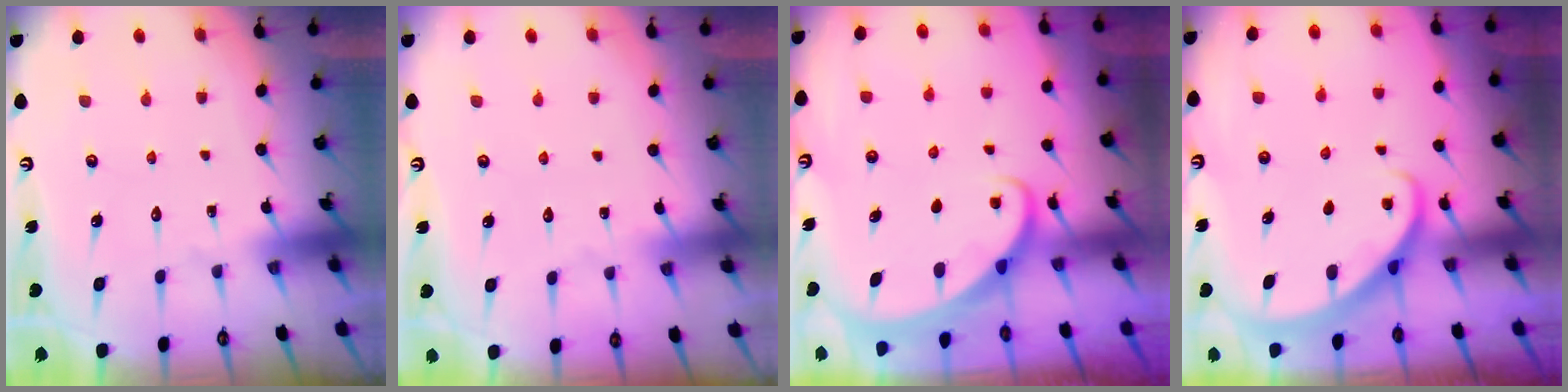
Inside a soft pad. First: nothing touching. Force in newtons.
{"total": 2.2, "press": 2.2, "slide": 0.3}
{"total": 1.7, "press": 1.7, "slide": 0.2}
{"total": 2.3, "press": 2.3, "slide": 0.2}